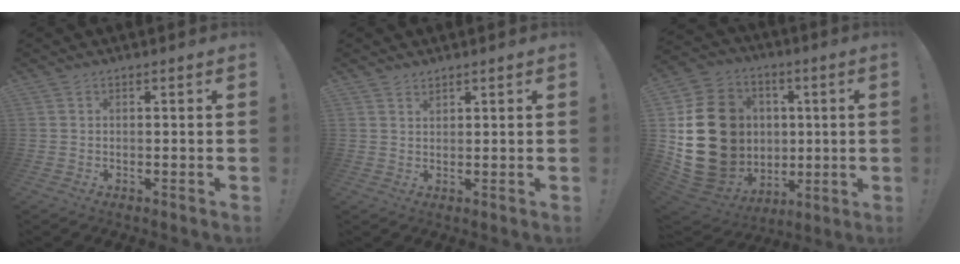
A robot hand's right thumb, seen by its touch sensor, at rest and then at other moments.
{"total": 1.5, "force": [1.4, 0.5, 0.3], "torque": [0.009, -0.010, 0.024]}
{"total": 24.4, "force": [1.9, 20.9, 12.4], "torque": [-0.223, -0.001, 0.093]}